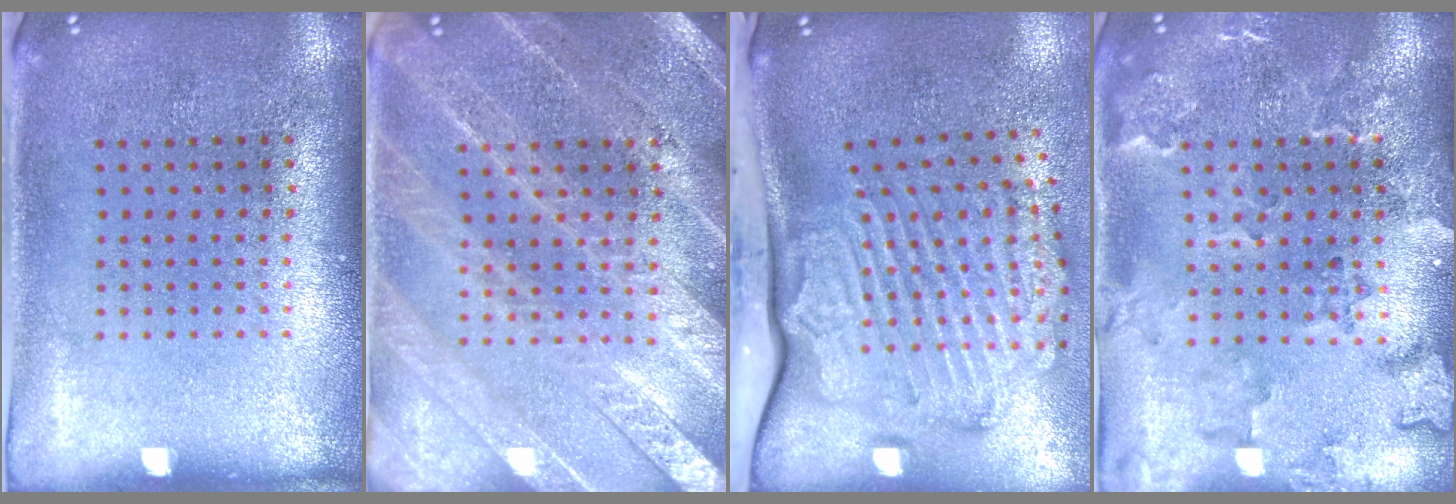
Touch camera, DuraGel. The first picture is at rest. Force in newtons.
{"total": 3.3, "press": 3.2, "slide": 0.6}
{"total": 3.5, "press": 2.5, "slide": 2.5}
{"total": 2.5, "press": 2.2, "slide": 1.1}